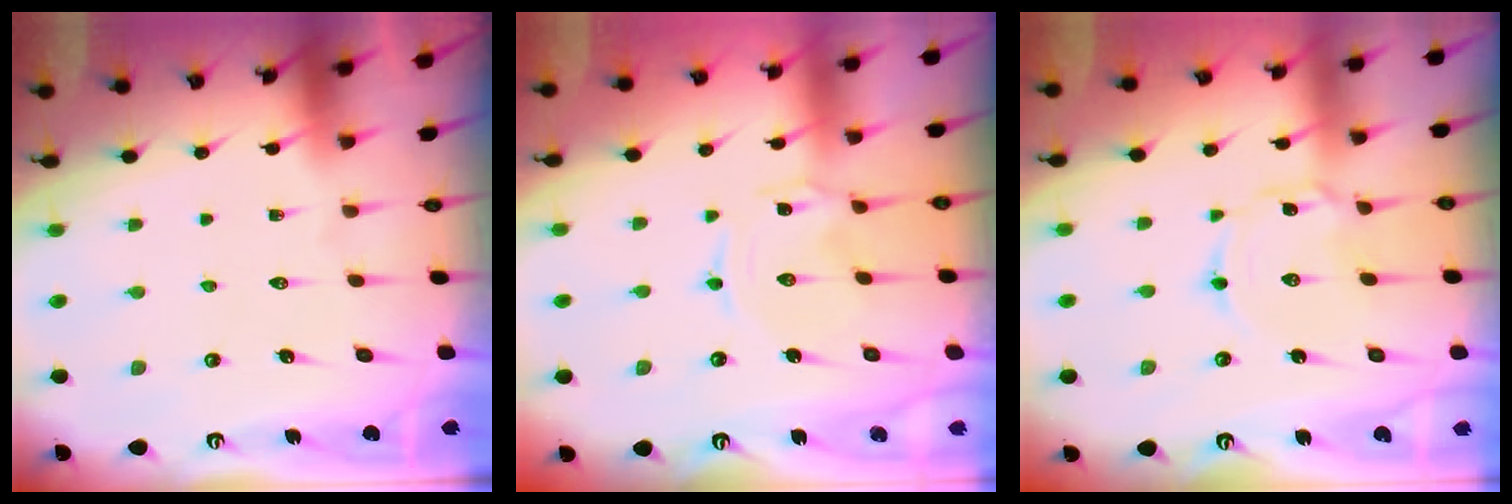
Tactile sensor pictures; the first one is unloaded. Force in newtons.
{"total": 0.0}
{"total": 2.2, "press": 2.2, "slide": 0.3}